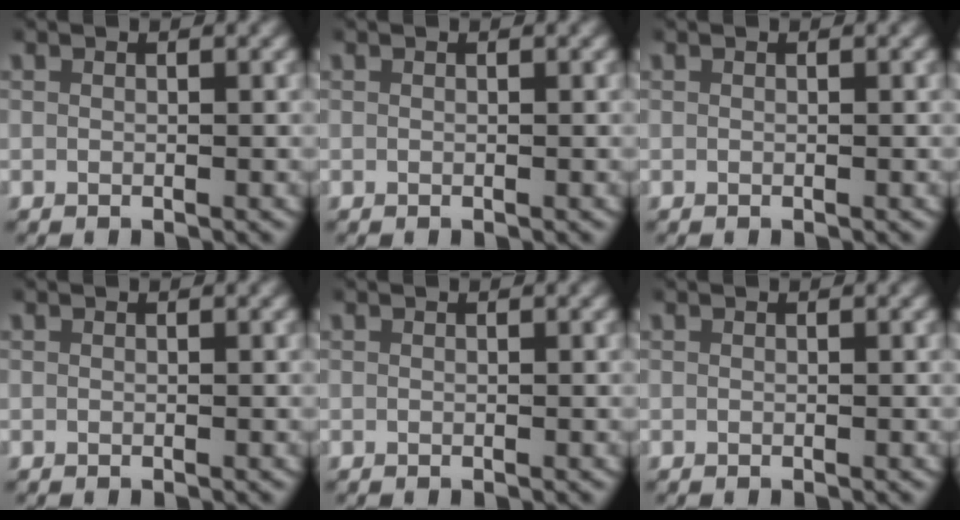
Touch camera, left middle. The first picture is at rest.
{"total": 0.0}
{"total": 0.0}
{"total": 0.0}
{"total": 0.0}
{"total": 0.0}